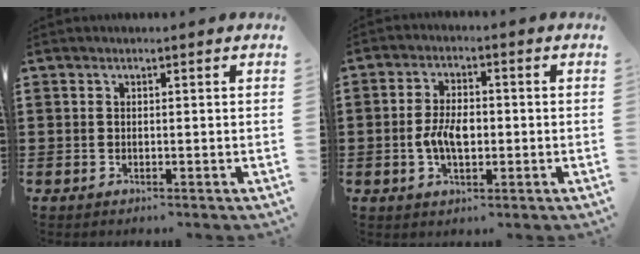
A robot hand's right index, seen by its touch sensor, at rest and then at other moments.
{"total": 5.0, "force": [-0.7, 2.5, 4.2], "torque": [-0.091, 0.002, -0.017]}